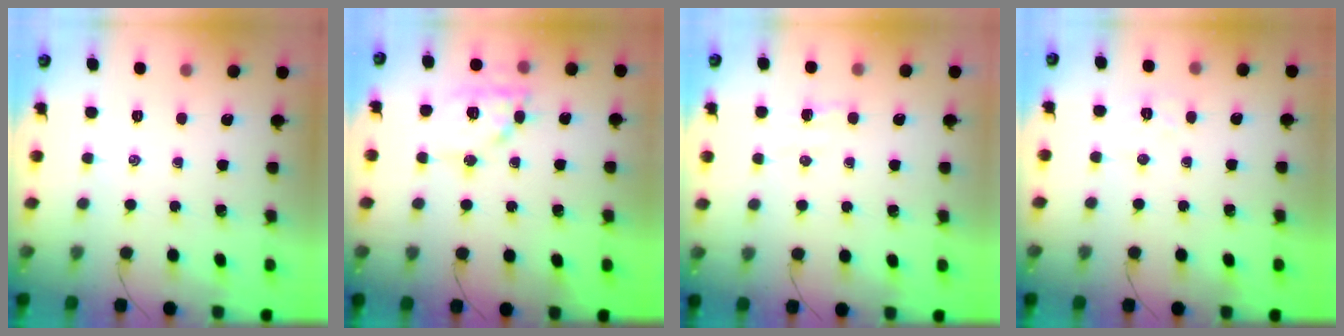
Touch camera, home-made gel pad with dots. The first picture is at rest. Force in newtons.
{"total": 12.2, "press": 12.1, "slide": 1.4}
{"total": 3.0, "press": 2.9, "slide": 0.7}
{"total": 4.8, "press": 4.8, "slide": 0.9}